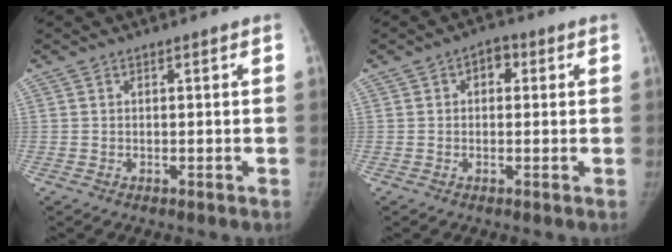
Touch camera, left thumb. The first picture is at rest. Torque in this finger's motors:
{"motor_torque": [0.66, 0.51, 0.71, -0.21, 0.07]}